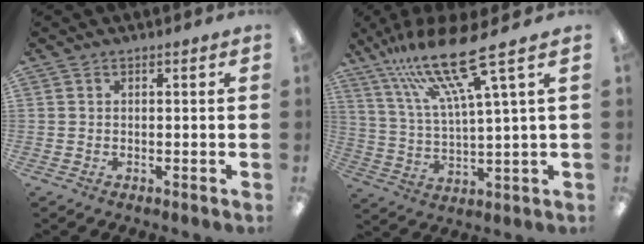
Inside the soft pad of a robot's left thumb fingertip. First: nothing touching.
{"total": 18.8, "force": [12.8, 2.7, 13.6], "torque": [-0.278, -0.063, 0.207]}